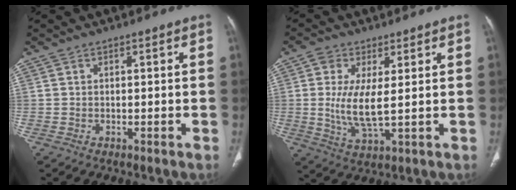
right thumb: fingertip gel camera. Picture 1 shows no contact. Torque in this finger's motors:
{"motor_torque": [0.92, 1.03, 0.03, 0.03, 0.09]}